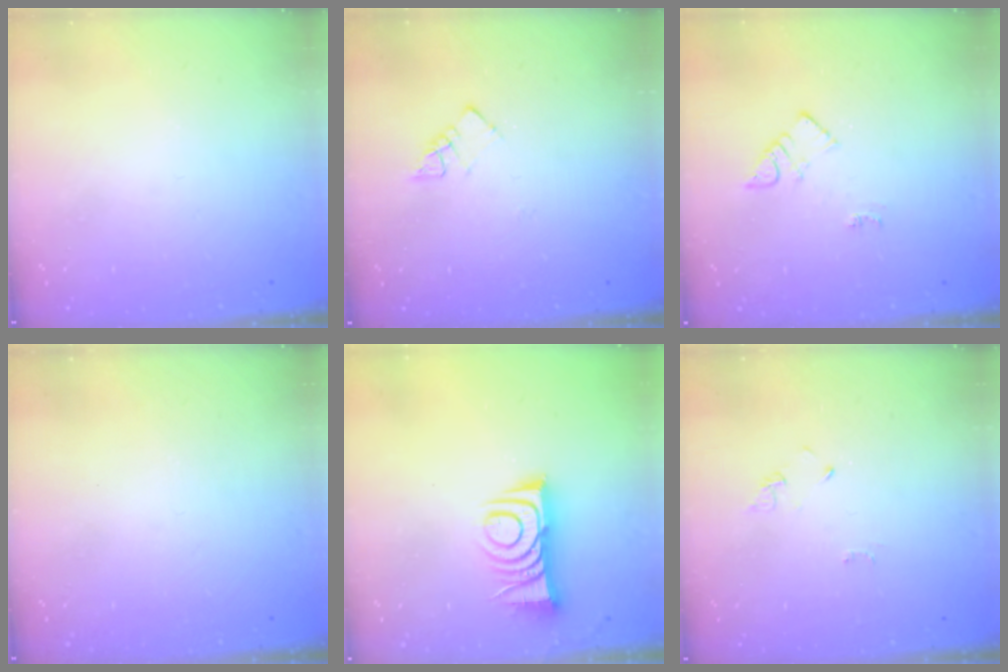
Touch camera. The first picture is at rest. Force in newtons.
{"total": 3.6, "press": 3.6, "slide": 0.3}
{"total": 4.5, "press": 4.5, "slide": 0.6}
{"total": 0.0}
{"total": 9.3, "press": 9.3, "slide": 0.6}
{"total": 2.6, "press": 2.6, "slide": 0.4}